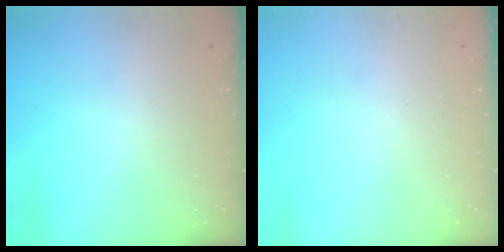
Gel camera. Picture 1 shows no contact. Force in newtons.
{"total": 0.0}